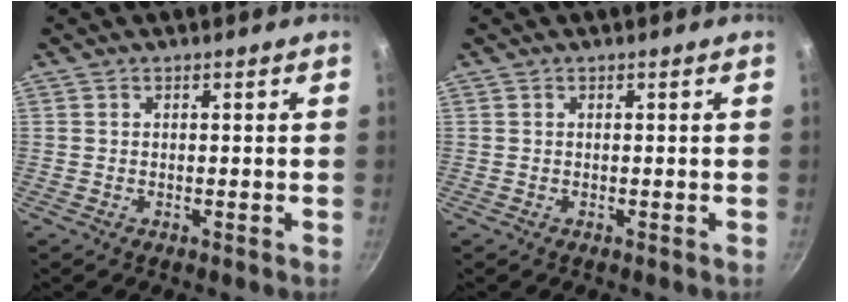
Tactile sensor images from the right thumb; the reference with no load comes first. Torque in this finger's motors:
{"motor_torque": [-0.02, 0.03, 0.00, 0.00, 0.00]}